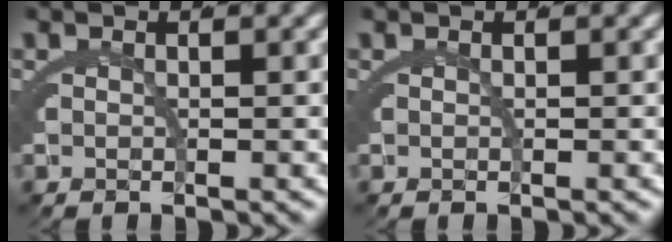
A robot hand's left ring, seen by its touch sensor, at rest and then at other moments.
{"total": 0.0}